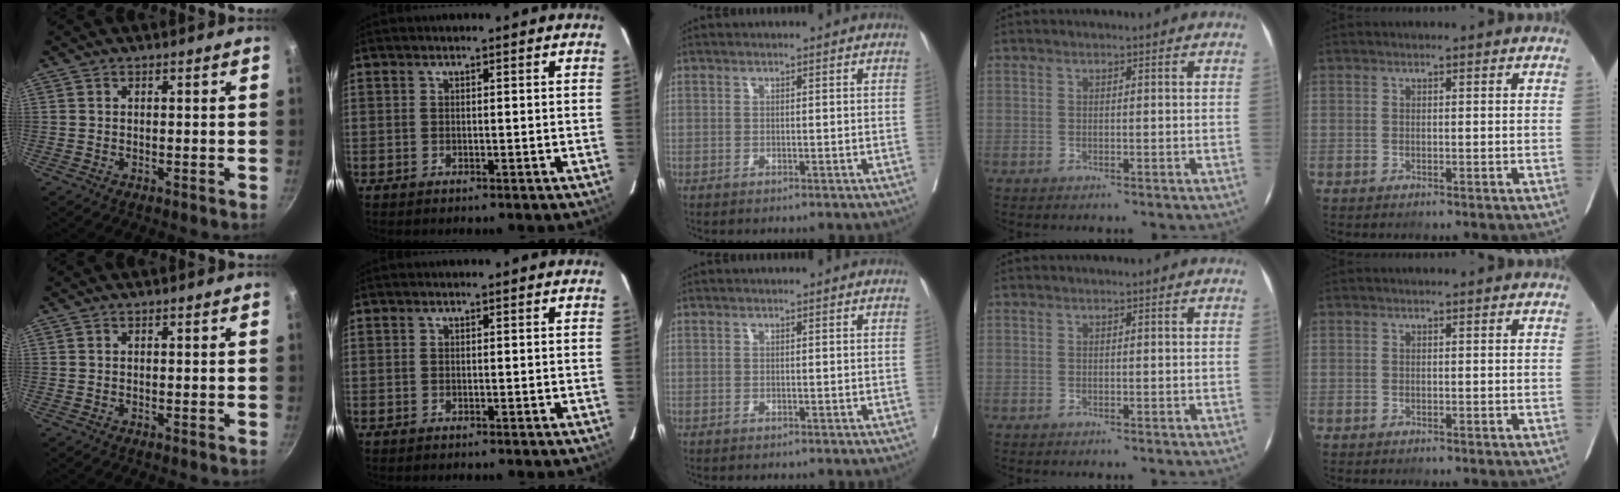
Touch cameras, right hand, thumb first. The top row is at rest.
{}